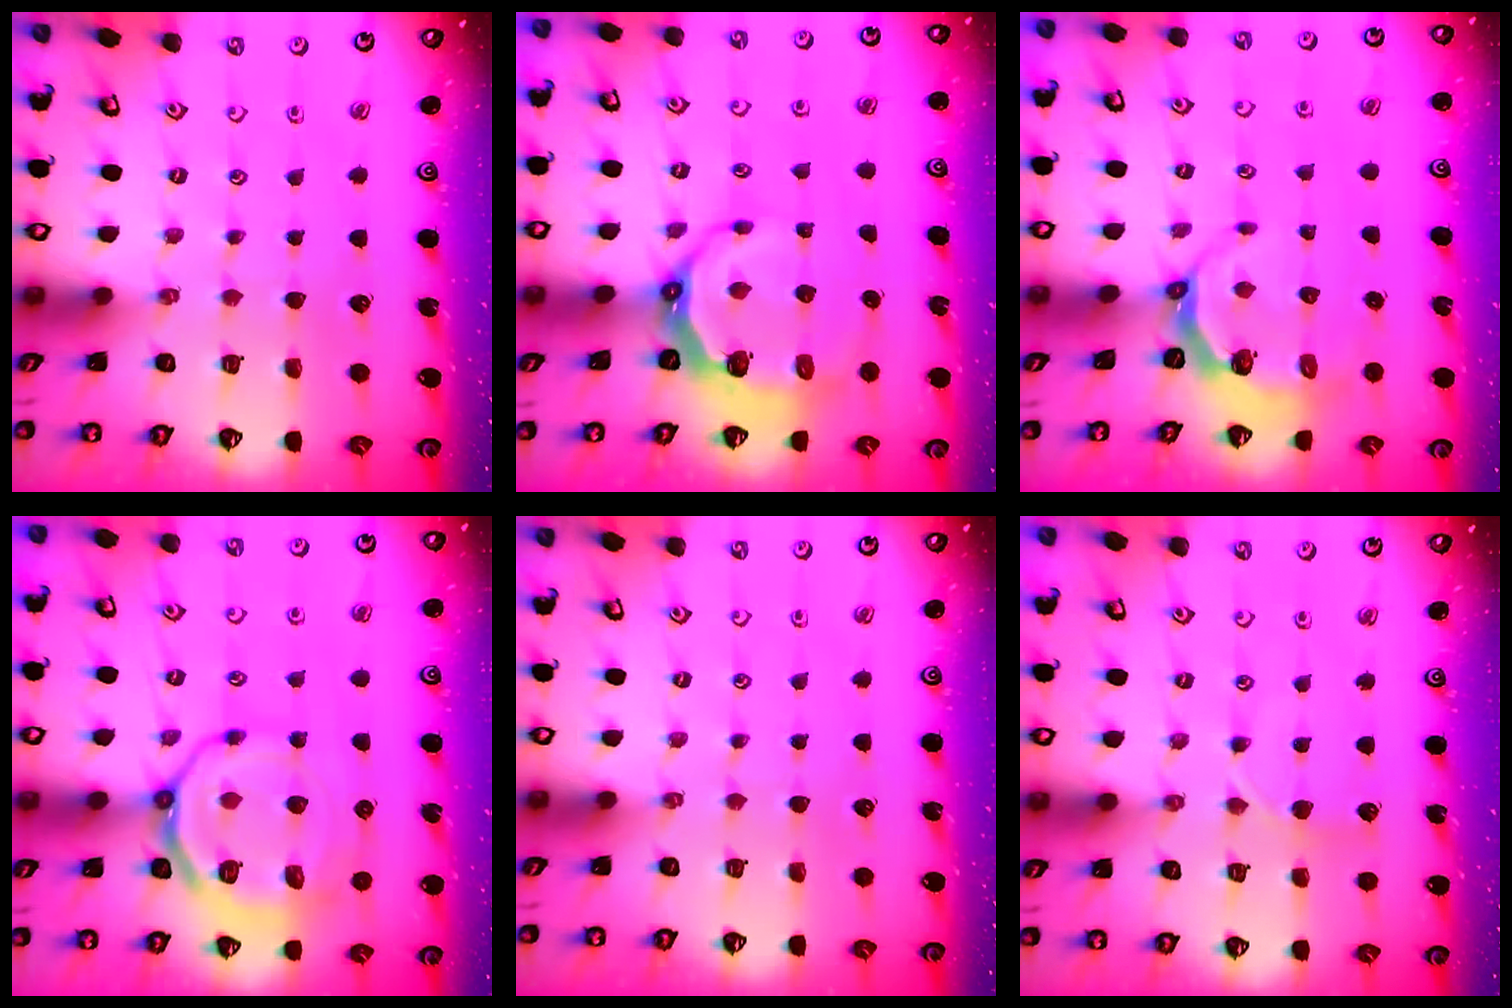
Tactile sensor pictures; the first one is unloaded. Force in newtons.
{"total": 8.0, "press": 6.8, "slide": 4.1}
{"total": 4.8, "press": 3.7, "slide": 3.1}
{"total": 13.7, "press": 13.5, "slide": 2.2}
{"total": 0.0}
{"total": 5.0, "press": 4.9, "slide": 0.7}